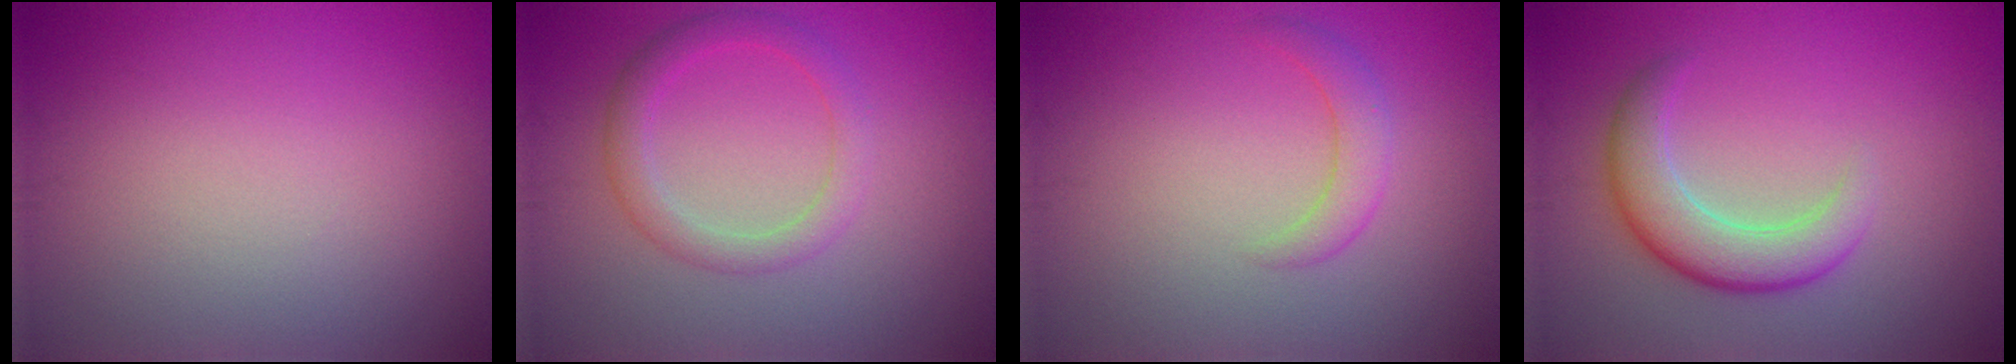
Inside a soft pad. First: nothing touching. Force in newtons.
{"total": 2.8, "press": 2.8, "slide": 0.1}
{"total": 2.0, "press": 2.0, "slide": 0.1}
{"total": 4.8, "press": 4.8, "slide": 0.2}